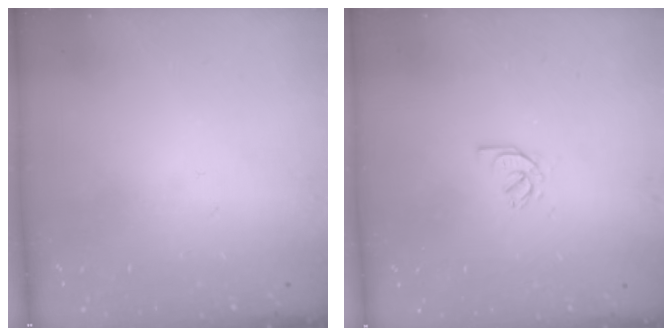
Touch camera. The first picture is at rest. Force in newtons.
{"total": 2.6, "press": 2.6, "slide": 0.4}